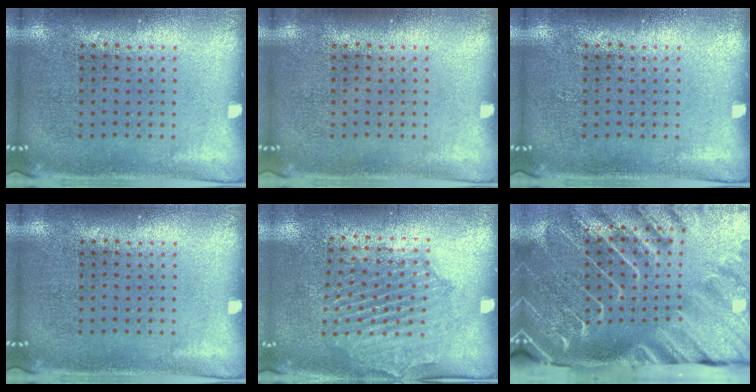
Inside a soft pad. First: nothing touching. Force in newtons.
{"total": 0.0}
{"total": 0.0}
{"total": 0.0}
{"total": 1.6, "press": 1.6, "slide": 0.2}
{"total": 4.6, "press": 3.4, "slide": 3.1}